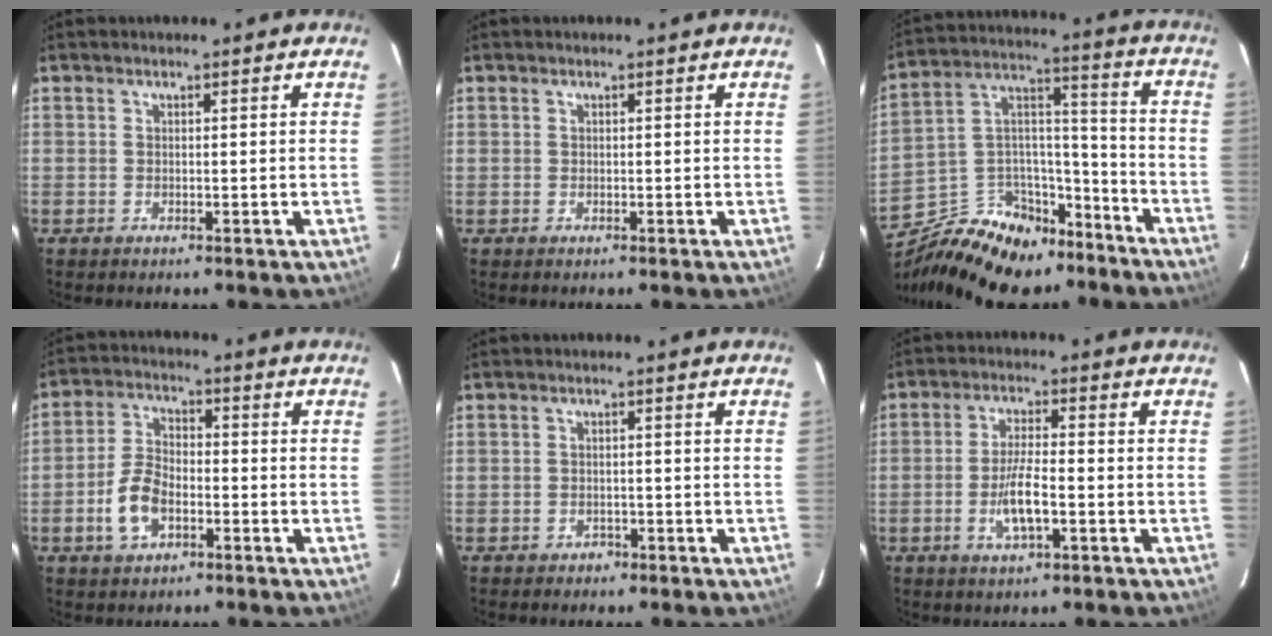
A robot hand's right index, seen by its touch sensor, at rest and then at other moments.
{"total": 0.9, "force": [-0.2, 0.9, -0.1], "torque": [0.001, 0.002, -0.002]}
{"total": 22.4, "force": [-15.5, 12.9, 9.8], "torque": [-0.214, 0.060, -0.228]}
{"total": 7.7, "force": [-3.2, 4.4, 5.4], "torque": [-0.116, 0.010, -0.057]}
{"total": 2.1, "force": [-1.4, 1.6, 0.3], "torque": [-0.009, 0.004, -0.019]}
{"total": 6.8, "force": [-2.4, 1.6, 6.2], "torque": [-0.123, -0.001, -0.043]}